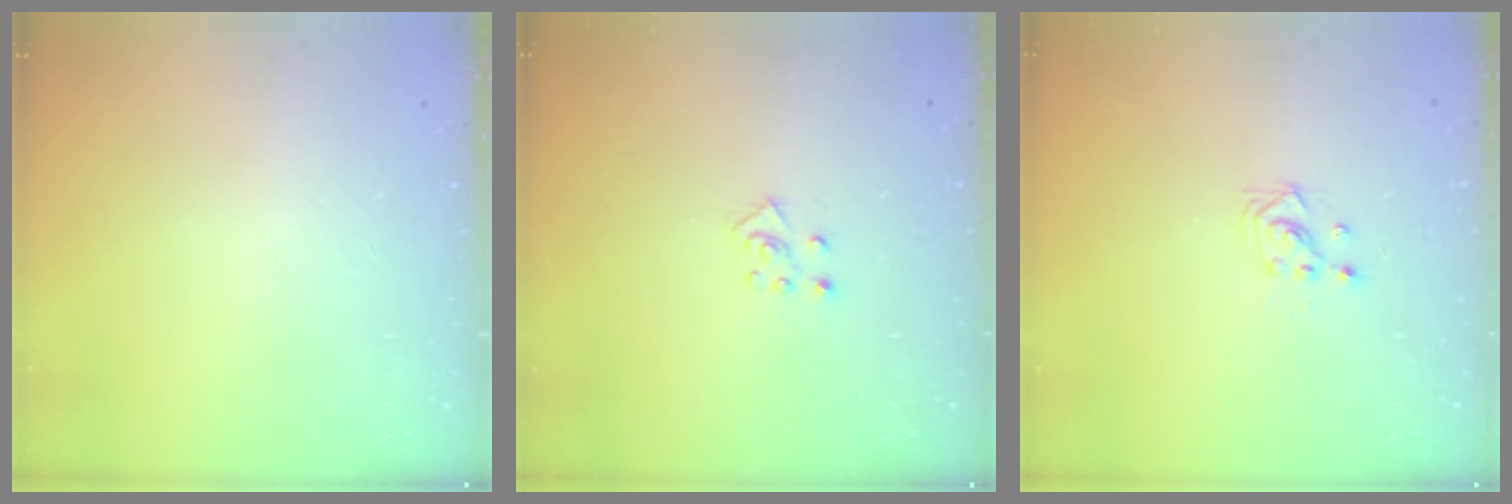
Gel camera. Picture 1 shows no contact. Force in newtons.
{"total": 5.0, "press": 4.9, "slide": 0.4}
{"total": 2.9, "press": 2.9, "slide": 0.3}